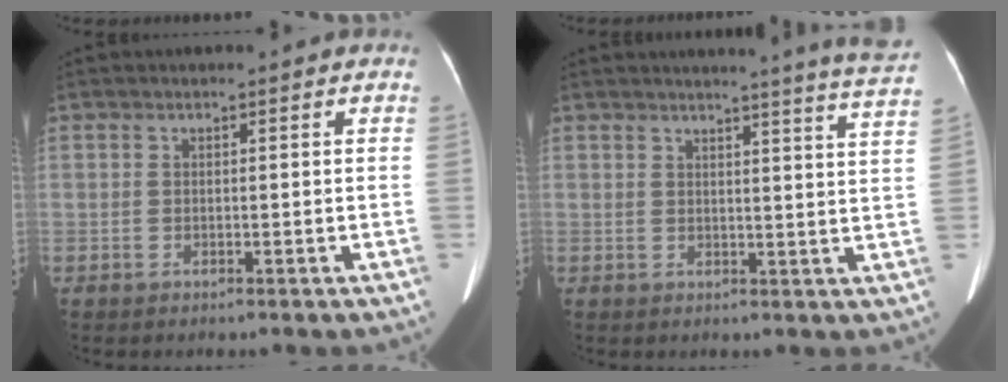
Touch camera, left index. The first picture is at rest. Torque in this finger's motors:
{"motor_torque": [-0.77, -0.64, -0.15, 0.01]}